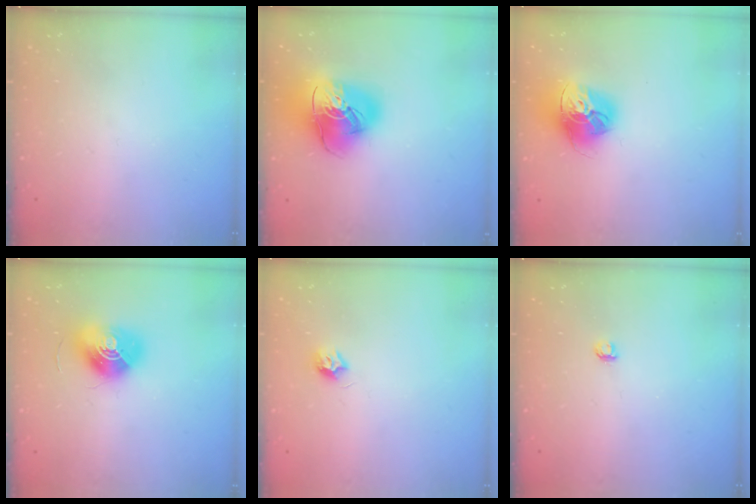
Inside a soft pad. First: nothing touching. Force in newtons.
{"total": 19.5, "press": 19.4, "slide": 2.3}
{"total": 15.9, "press": 15.8, "slide": 1.4}
{"total": 12.7, "press": 12.7, "slide": 0.5}
{"total": 6.6, "press": 6.5, "slide": 0.6}
{"total": 2.8, "press": 2.8, "slide": 0.3}